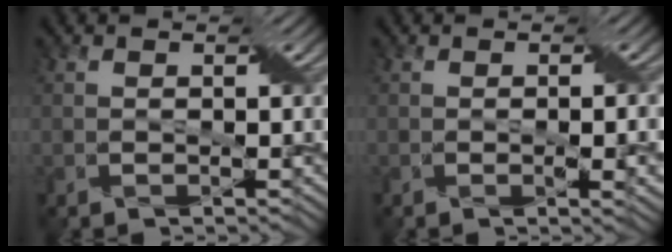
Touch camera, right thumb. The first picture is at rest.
{"total": 3.8, "force": [-0.7, 1.0, 3.6], "torque": [-0.054, -0.003, -0.009]}